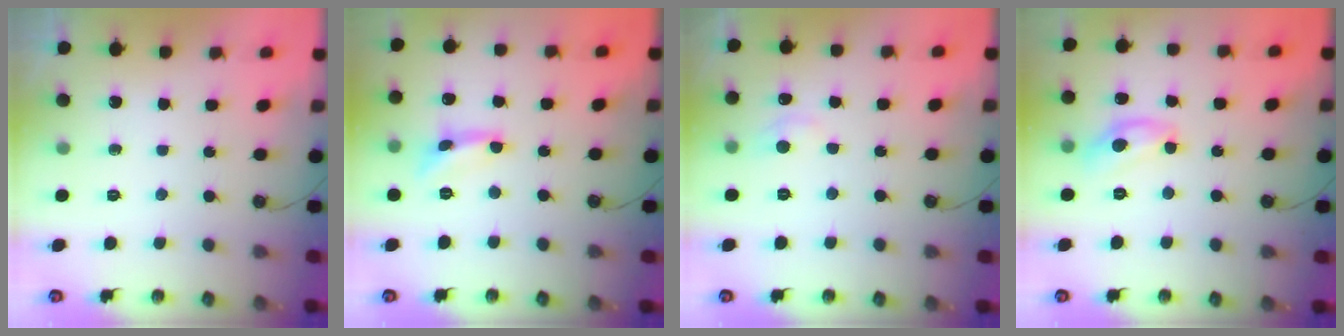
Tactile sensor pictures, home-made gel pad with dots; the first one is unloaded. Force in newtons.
{"total": 2.0, "press": 2.0, "slide": 0.0}
{"total": 1.1, "press": 0.8, "slide": 0.8}
{"total": 7.7, "press": 7.7, "slide": 0.4}